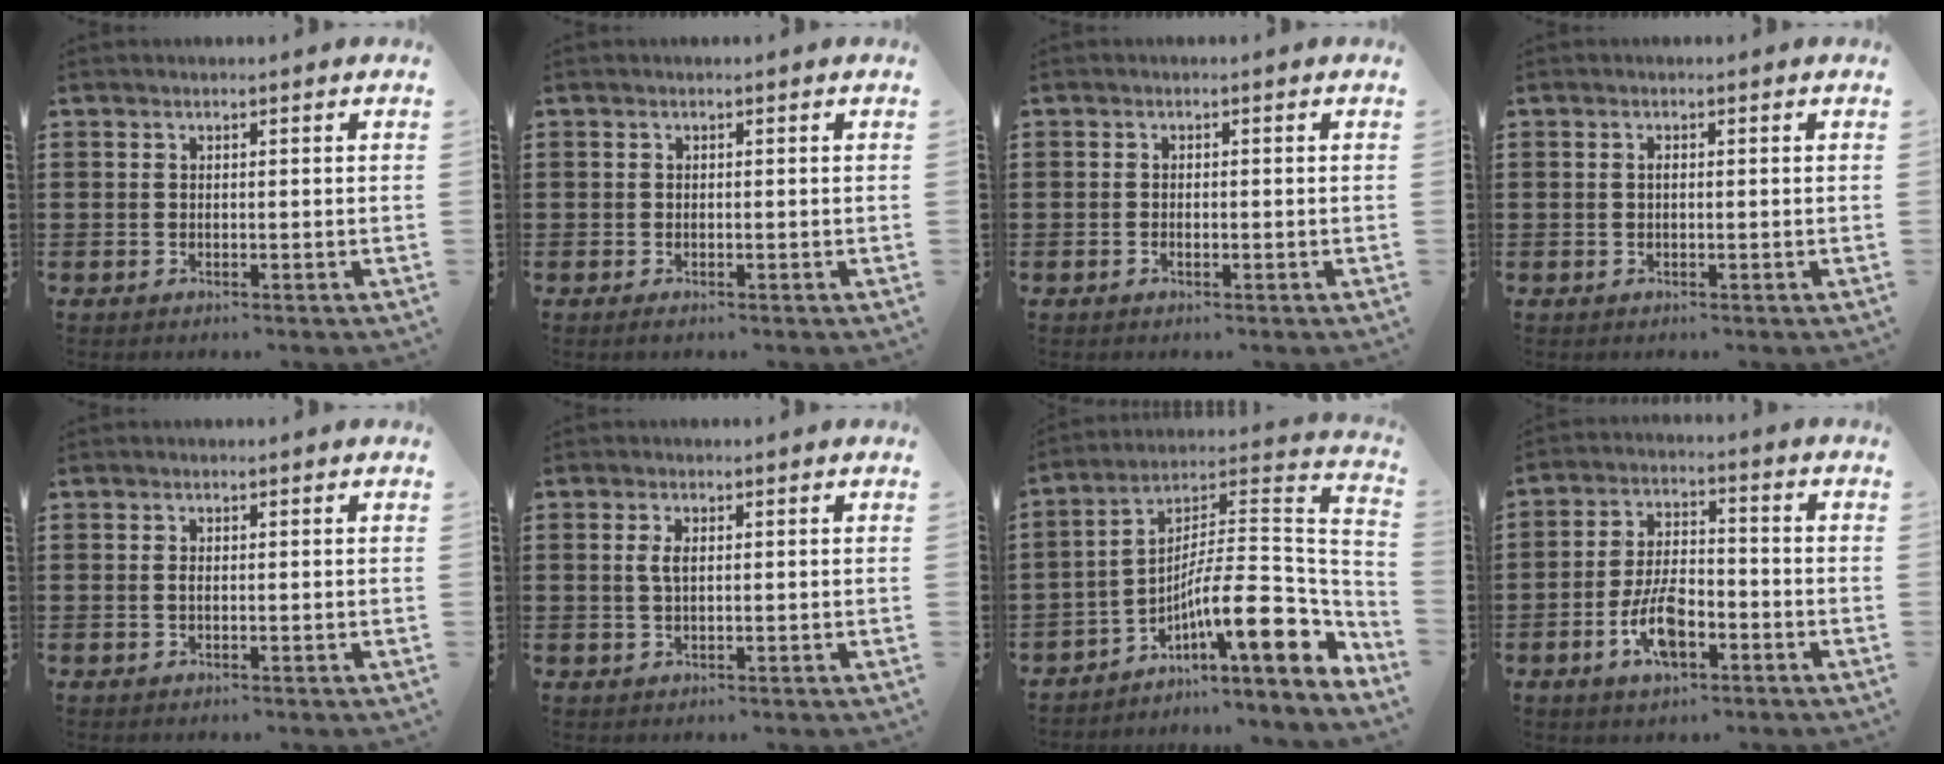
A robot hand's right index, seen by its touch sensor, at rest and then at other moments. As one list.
[{"total": 0.5, "force": [-0.4, 0.2, 0.1], "torque": [-0.004, -0.002, -0.008]}, {"total": 0.7, "force": [-0.4, 0.3, 0.6], "torque": [-0.012, -0.005, -0.005]}, {"total": 0.8, "force": [0.0, 0.3, 0.7], "torque": [-0.015, -0.001, 0.000]}, {"total": 0.6, "force": [-0.1, 0.2, 0.6], "torque": [-0.014, -0.003, -0.001]}, {"total": 2.2, "force": [0.4, 0.9, 2.0], "torque": [-0.042, 0.006, 0.005]}, {"total": 14.1, "force": [-5.8, 2.7, 12.6], "torque": [-0.195, -0.032, -0.112]}, {"total": 8.2, "force": [-3.4, 3.8, 6.4], "torque": [-0.144, 0.000, -0.067]}]